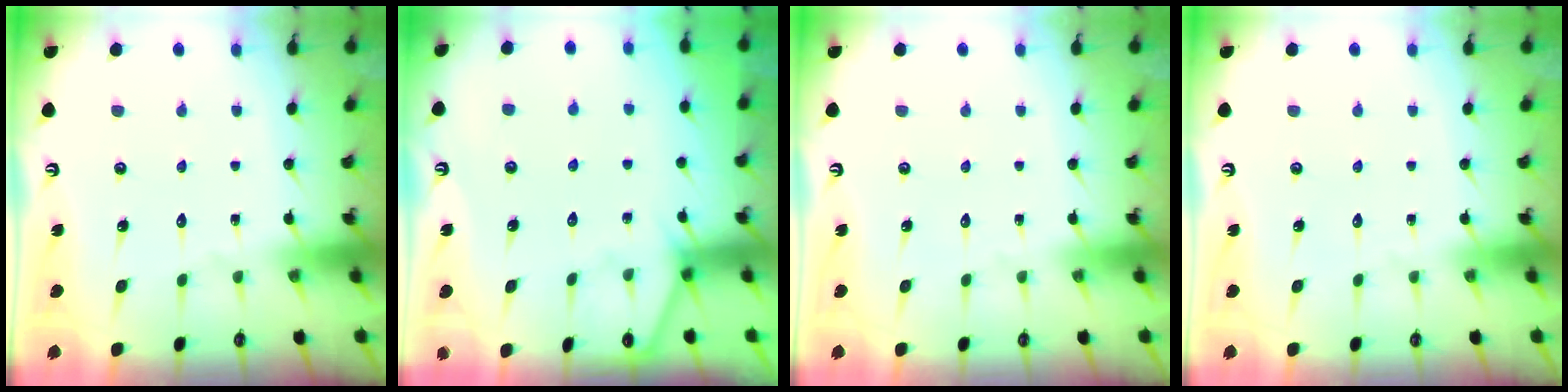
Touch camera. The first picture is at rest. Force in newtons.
{"total": 2.4, "press": 2.3, "slide": 0.4}
{"total": 0.0}
{"total": 0.0}